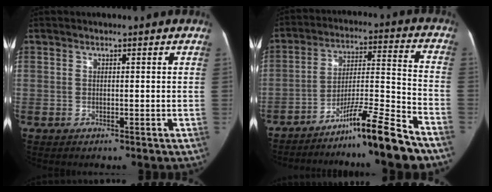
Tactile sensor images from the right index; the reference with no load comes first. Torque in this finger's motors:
{"motor_torque": [1.08, -1.07, 0.19, 0.05]}